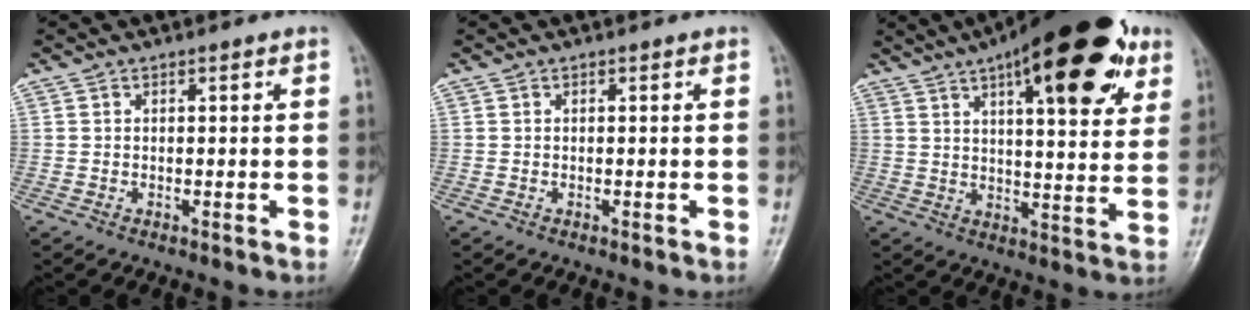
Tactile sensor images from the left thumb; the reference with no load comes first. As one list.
[{"total": 0.0}, {"total": 23.8, "force": [12.6, 8.0, 18.5], "torque": [-0.244, -0.017, 0.180]}]